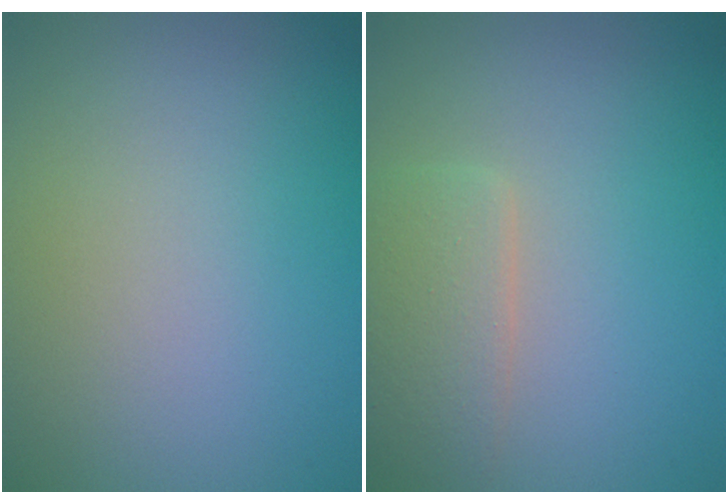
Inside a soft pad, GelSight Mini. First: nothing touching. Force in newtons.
{"total": 2.8, "press": 2.8, "slide": 0.2}